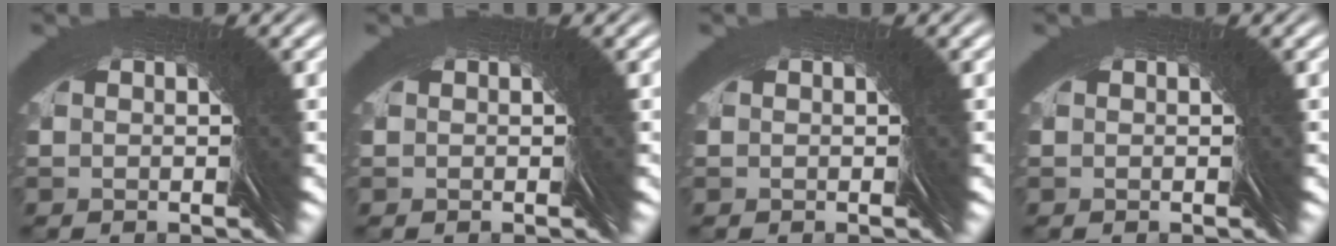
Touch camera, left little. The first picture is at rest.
{"total": 0.0}
{"total": 0.0}
{"total": 0.0}